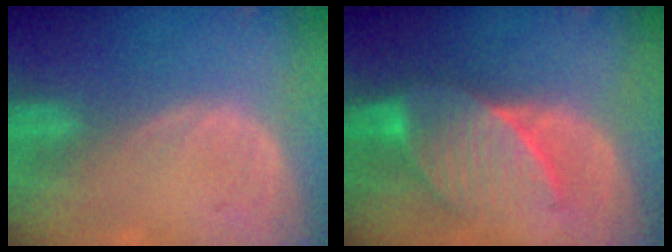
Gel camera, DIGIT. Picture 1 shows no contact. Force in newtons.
{"total": 7.5, "press": 7.4, "slide": 0.5}